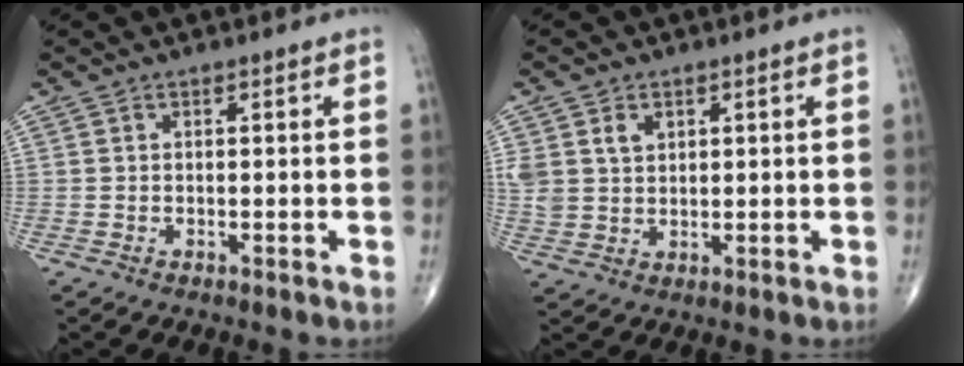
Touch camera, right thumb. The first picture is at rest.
{"total": 6.0, "force": [2.3, 4.5, 3.2], "torque": [-0.053, -0.005, 0.054]}